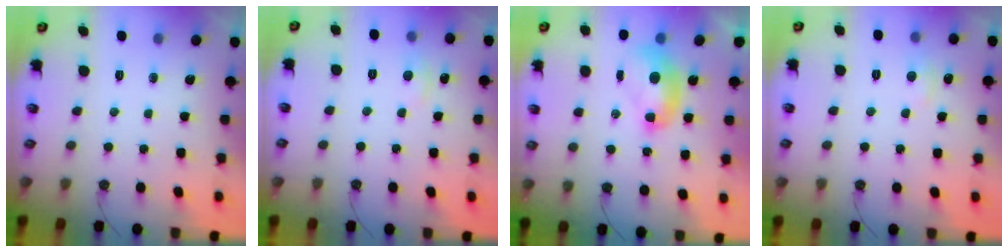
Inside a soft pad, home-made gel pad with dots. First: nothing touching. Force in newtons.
{"total": 2.9, "press": 2.9, "slide": 0.4}
{"total": 2.1, "press": 2.1, "slide": 0.2}
{"total": 3.4, "press": 3.3, "slide": 0.4}